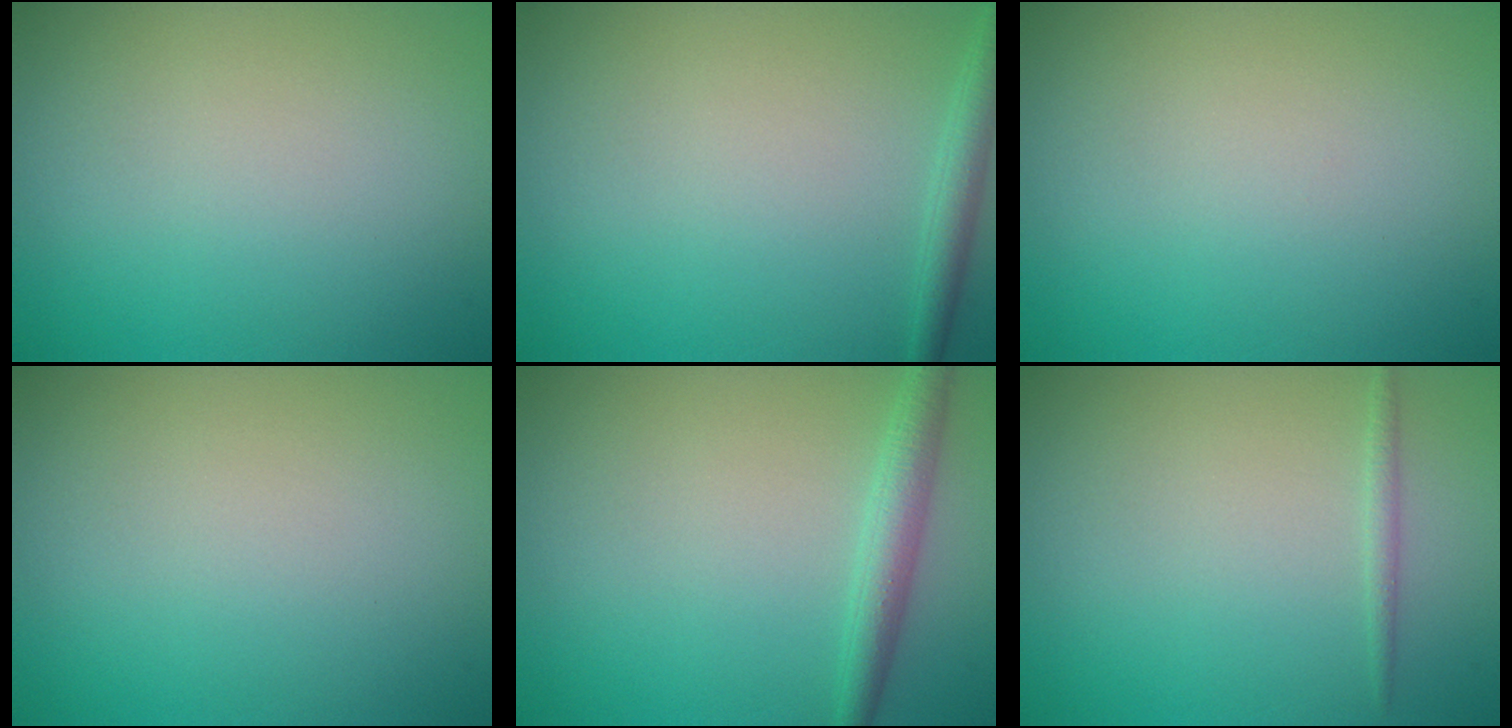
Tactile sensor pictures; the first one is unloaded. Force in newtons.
{"total": 1.8, "press": 1.8, "slide": 0.1}
{"total": 0.0}
{"total": 0.0}
{"total": 2.5, "press": 2.5, "slide": 0.1}
{"total": 0.8, "press": 0.8, "slide": 0.0}